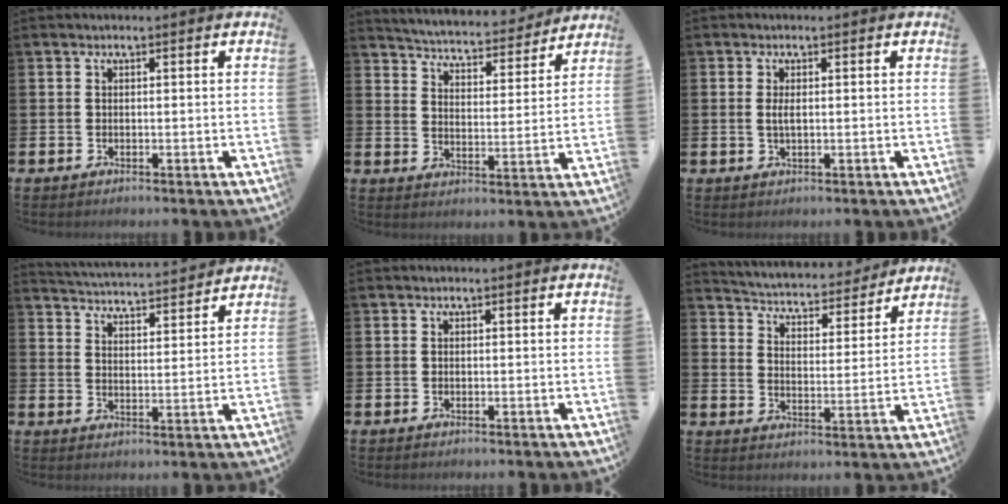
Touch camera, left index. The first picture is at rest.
{"total": 5.1, "force": [5.1, 0.5, 0.5], "torque": [-0.038, -0.044, 0.084]}
{"total": 1.6, "force": [0.2, 0.6, 1.5], "torque": [-0.026, 0.003, 0.000]}
{"total": 4.6, "force": [4.6, 0.1, 0.1], "torque": [-0.016, -0.042, 0.079]}
{"total": 0.0}
{"total": 4.8, "force": [4.6, 1.0, 0.4], "torque": [-0.035, -0.043, 0.075]}